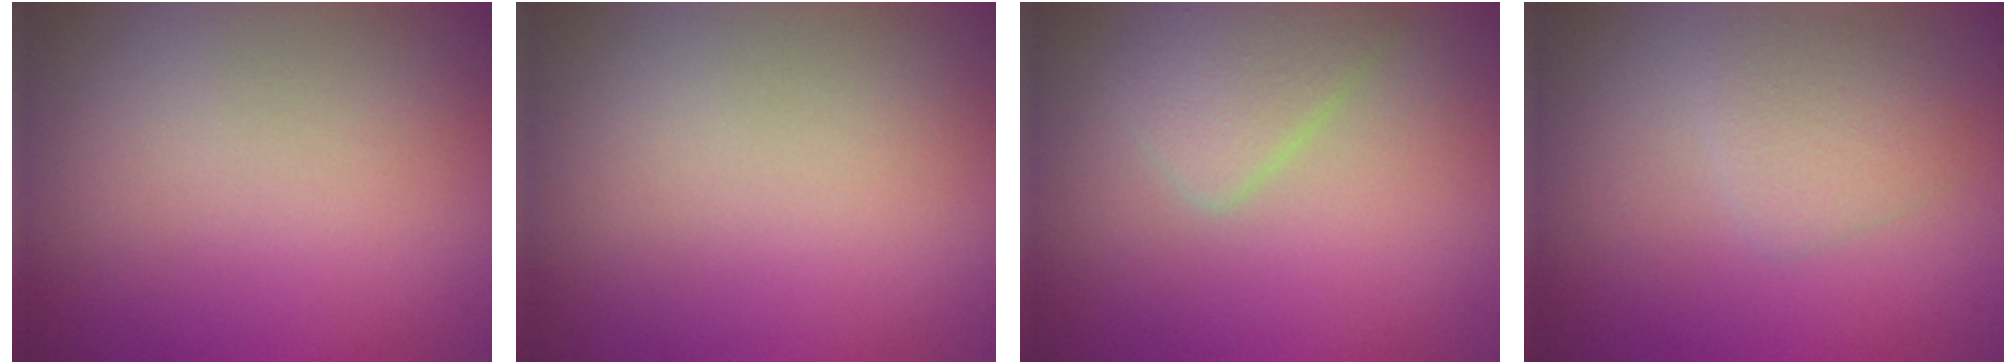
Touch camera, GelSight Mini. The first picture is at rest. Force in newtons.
{"total": 0.0}
{"total": 2.5, "press": 2.5, "slide": 0.1}
{"total": 2.1, "press": 2.1, "slide": 0.1}